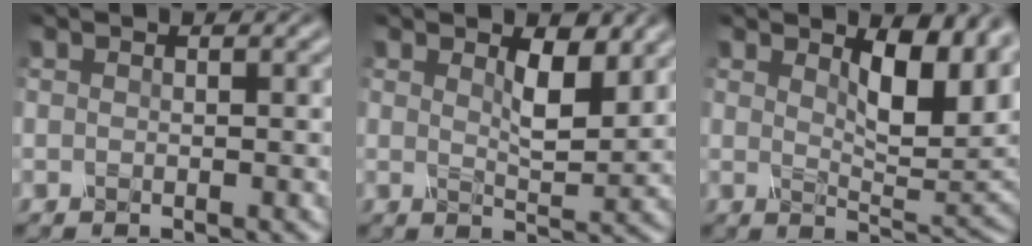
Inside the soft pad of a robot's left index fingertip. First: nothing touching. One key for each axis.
{"total": 3.3, "fx": 1.6, "fy": 1.1, "fz": 2.7, "tx": -0.049, "ty": -0.010, "tz": 0.026}
{"total": 6.0, "fx": 2.6, "fy": 2.5, "fz": 4.8, "tx": -0.071, "ty": -0.011, "tz": 0.038}